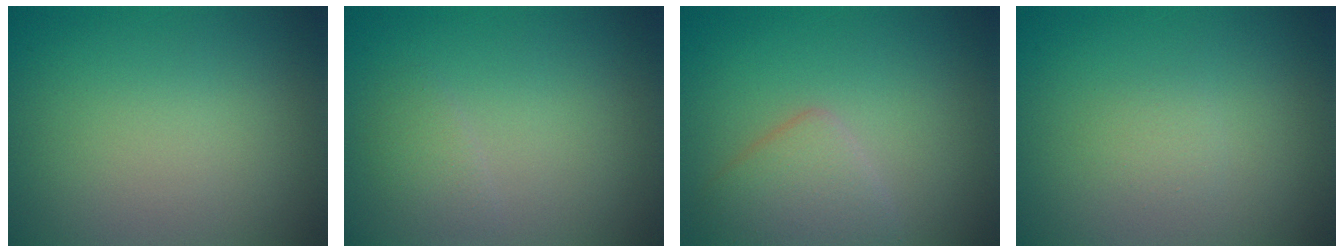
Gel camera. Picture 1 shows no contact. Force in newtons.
{"total": 1.2, "press": 1.2, "slide": 0.0}
{"total": 2.9, "press": 2.9, "slide": 0.1}
{"total": 0.8, "press": 0.8, "slide": 0.0}